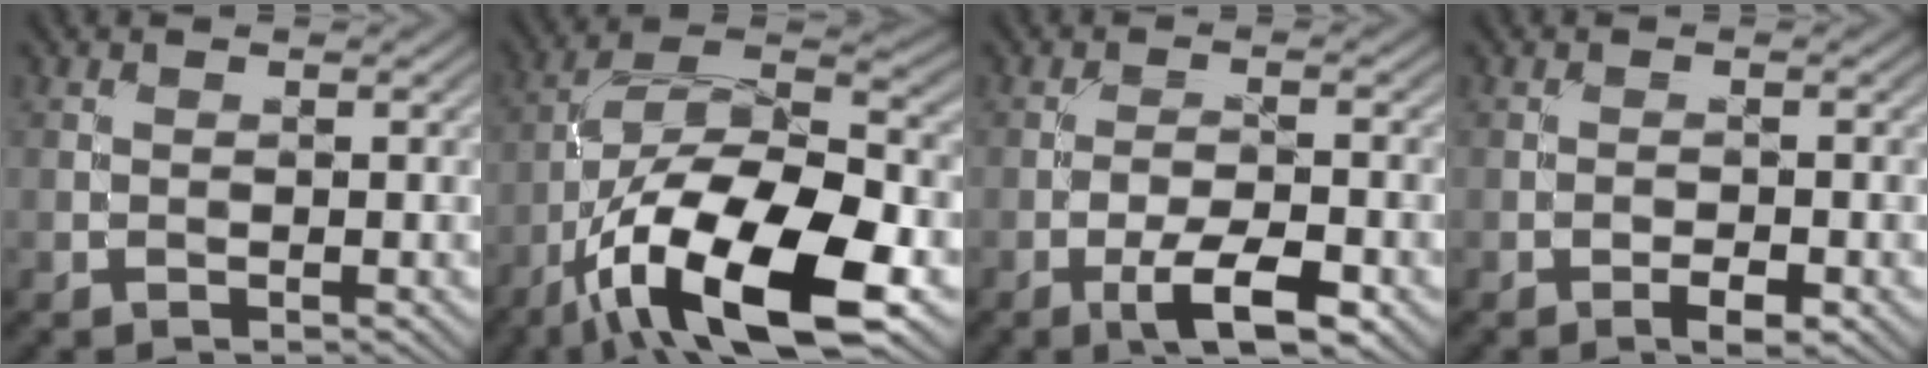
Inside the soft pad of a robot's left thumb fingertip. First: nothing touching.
{"total": 17.2, "force": [-8.0, 6.7, 13.7], "torque": [-0.249, -0.010, -0.153]}
{"total": 5.8, "force": [-3.1, 1.6, 4.6], "torque": [-0.083, 0.005, -0.052]}
{"total": 2.0, "force": [-1.2, 0.5, 1.5], "torque": [-0.026, 0.002, -0.022]}